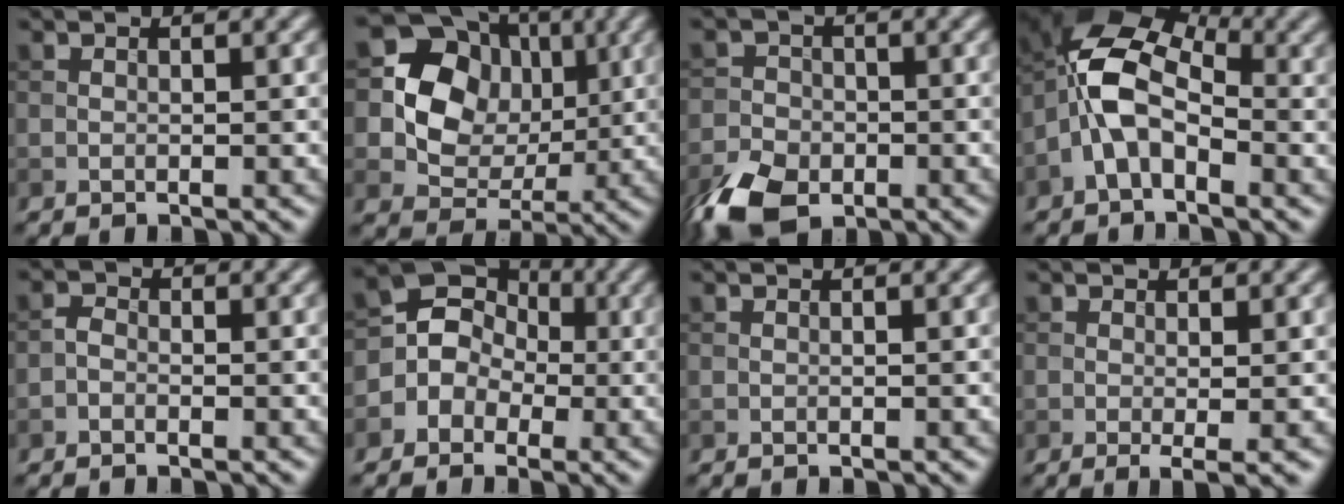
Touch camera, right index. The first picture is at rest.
{"total": 9.1, "force": [1.4, 7.7, 4.5], "torque": [-0.069, 0.008, 0.012]}
{"total": 8.1, "force": [-5.0, 4.7, 4.3], "torque": [-0.094, -0.029, -0.096]}
{"total": 7.1, "force": [-1.5, 4.2, 5.5], "torque": [-0.114, 0.021, -0.043]}
{"total": 1.1, "force": [-0.6, 0.7, 0.6], "torque": [-0.011, 0.003, -0.017]}
{"total": 7.3, "force": [-0.9, 6.9, 2.2], "torque": [-0.020, 0.034, -0.053]}
{"total": 0.0}
{"total": 2.1, "force": [-0.3, 0.2, 2.0], "torque": [-0.036, -0.012, -0.004]}